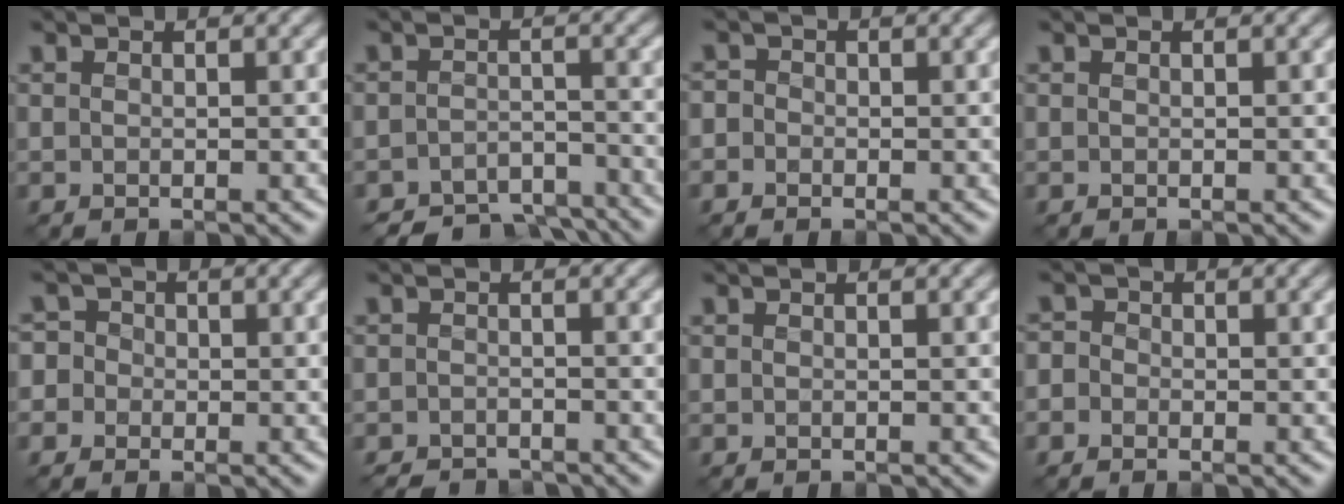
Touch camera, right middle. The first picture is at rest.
{"total": 5.3, "force": [-4.8, 1.6, 1.4], "torque": [-0.017, -0.011, -0.075]}
{"total": 1.6, "force": [-0.3, 1.5, 0.5], "torque": [0.010, 0.008, -0.023]}
{"total": 0.0}
{"total": 4.4, "force": [-0.7, 4.2, 1.2], "torque": [-0.012, 0.026, -0.048]}
{"total": 2.2, "force": [-2.2, 0.4, 0.2], "torque": [0.002, -0.001, -0.041]}
{"total": 0.0}
{"total": 2.0, "force": [-0.5, 1.8, 0.6], "torque": [0.007, 0.011, -0.032]}